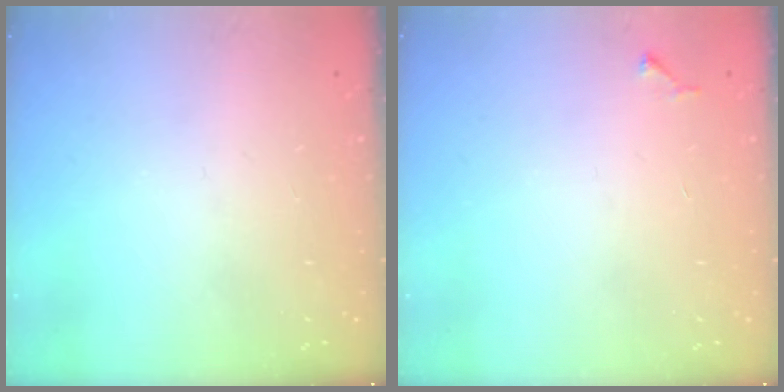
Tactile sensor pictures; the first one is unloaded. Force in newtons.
{"total": 4.2, "press": 4.1, "slide": 0.4}